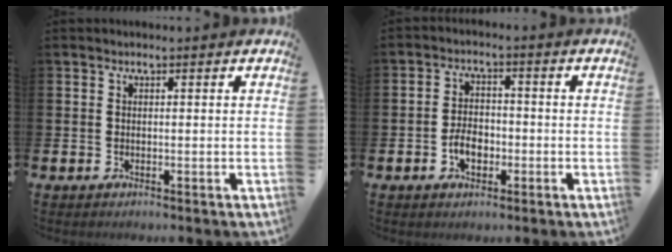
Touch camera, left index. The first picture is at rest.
{"total": 3.8, "force": [-1.4, 2.4, 2.7], "torque": [-0.034, -0.001, -0.029]}